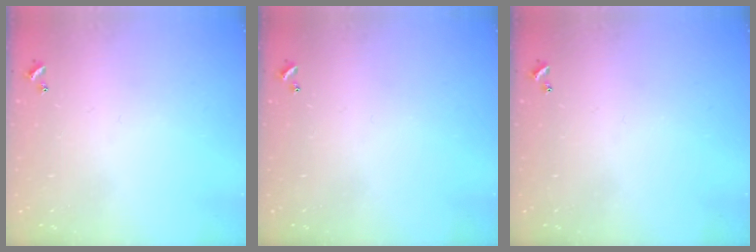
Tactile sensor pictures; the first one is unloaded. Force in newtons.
{"total": 0.0}
{"total": 0.0}